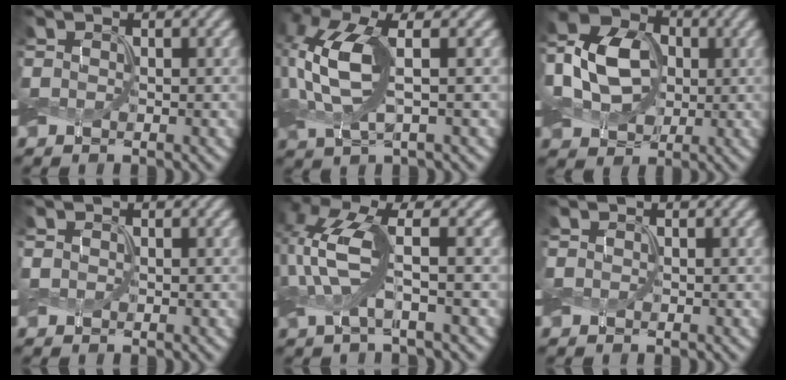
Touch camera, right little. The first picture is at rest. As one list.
[{"total": 7.4, "force": [0.3, 3.2, 6.7], "torque": [-0.171, 0.010, 0.006]}, {"total": 6.7, "force": [-1.1, 5.1, 4.2], "torque": [-0.098, 0.010, -0.026]}, {"total": 0.0}, {"total": 5.8, "force": [-0.4, 2.1, 5.4], "torque": [-0.144, 0.006, -0.008]}, {"total": 0.0}]